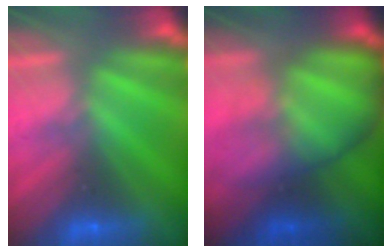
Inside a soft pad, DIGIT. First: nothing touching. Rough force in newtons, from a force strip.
{"total": 6.1}